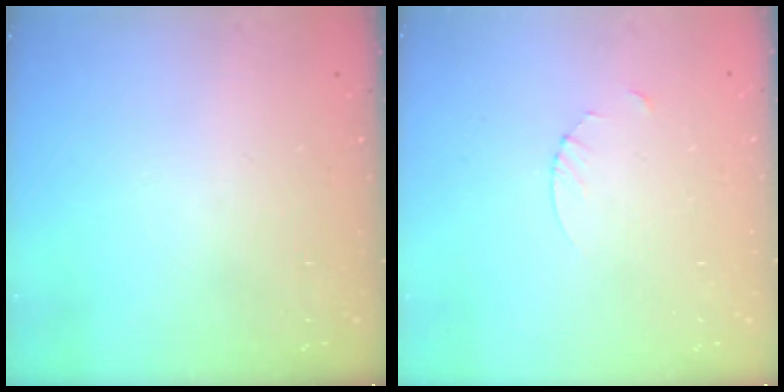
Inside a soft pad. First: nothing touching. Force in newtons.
{"total": 2.7, "press": 2.7, "slide": 0.3}